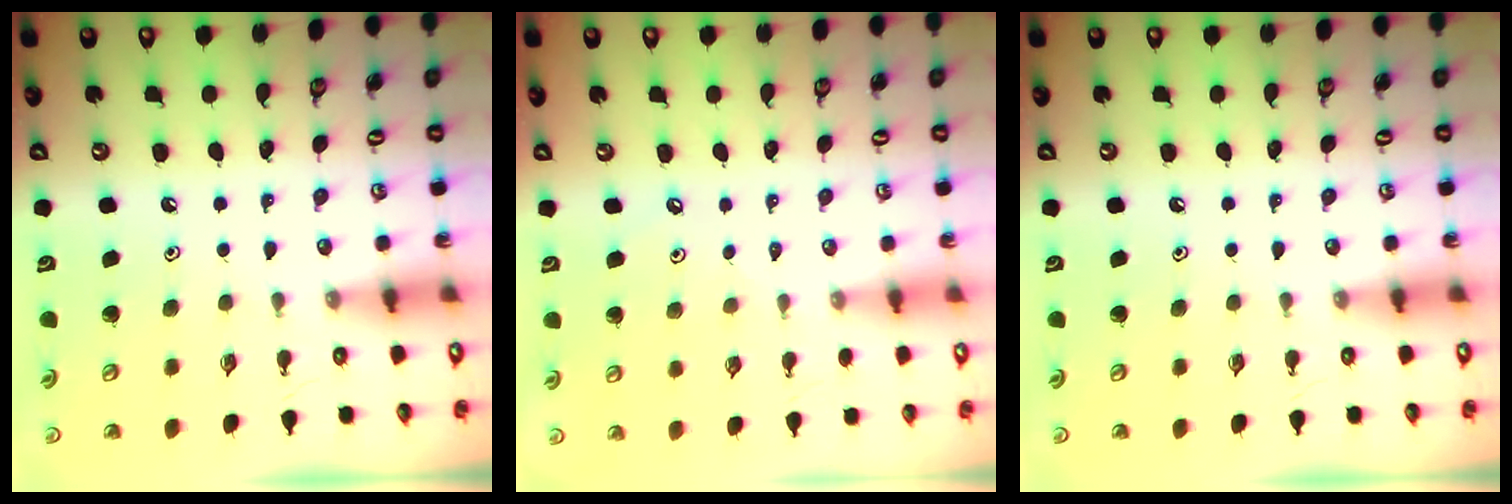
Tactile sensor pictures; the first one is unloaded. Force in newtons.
{"total": 2.1, "press": 2.0, "slide": 0.5}
{"total": 0.0}